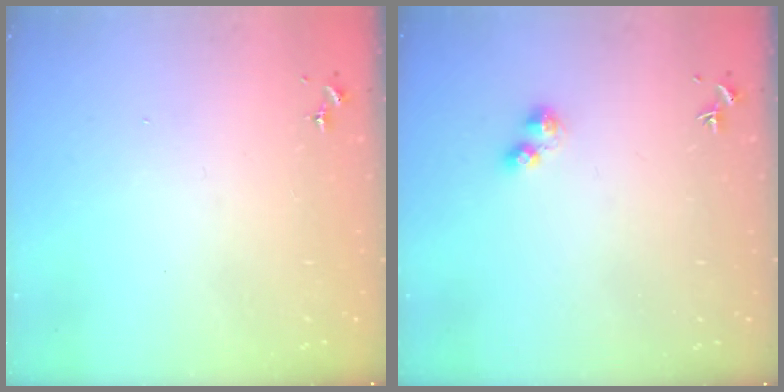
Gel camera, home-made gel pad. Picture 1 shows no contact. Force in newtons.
{"total": 3.5, "press": 3.4, "slide": 0.5}